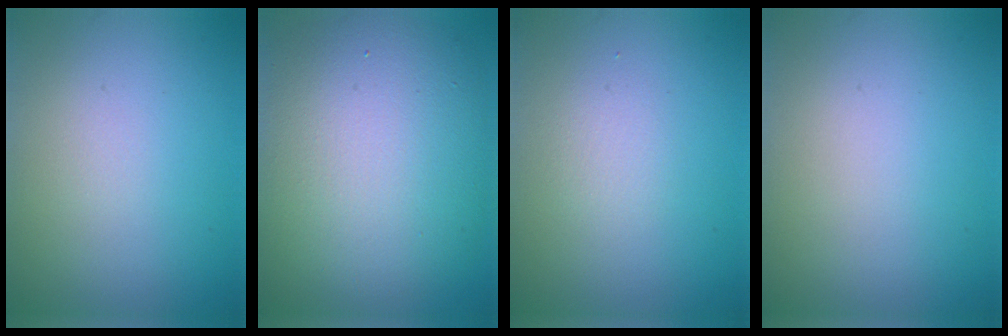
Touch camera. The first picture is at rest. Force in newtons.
{"total": 12.2, "press": 12.2, "slide": 0.8}
{"total": 1.2, "press": 1.2, "slide": 0.0}
{"total": 0.0}